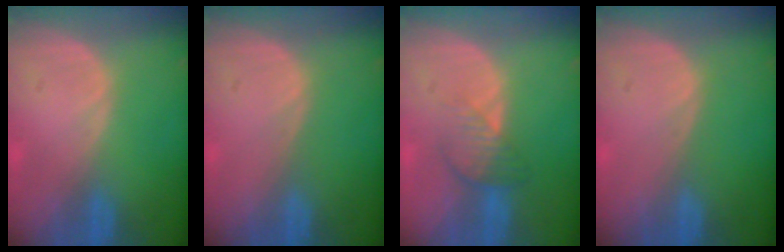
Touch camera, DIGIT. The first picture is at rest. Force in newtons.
{"total": 0.0}
{"total": 4.3, "press": 3.7, "slide": 2.1}
{"total": 0.0}